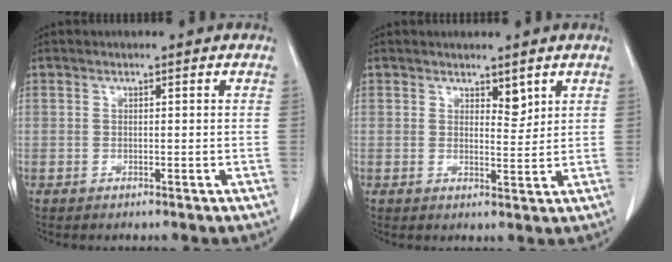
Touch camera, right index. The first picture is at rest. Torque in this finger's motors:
{"motor_torque": [-0.06, 0.22, 0.00, 0.01]}